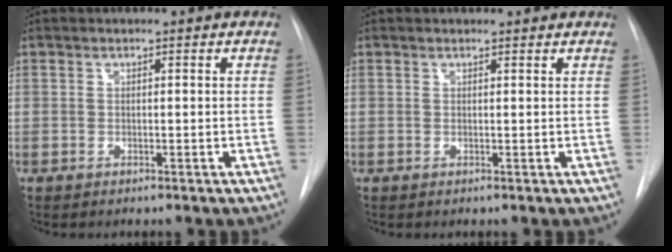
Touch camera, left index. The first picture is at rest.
{"total": 2.1, "force": [2.0, 0.4, 0.4], "torque": [-0.014, 0.011, 0.019]}